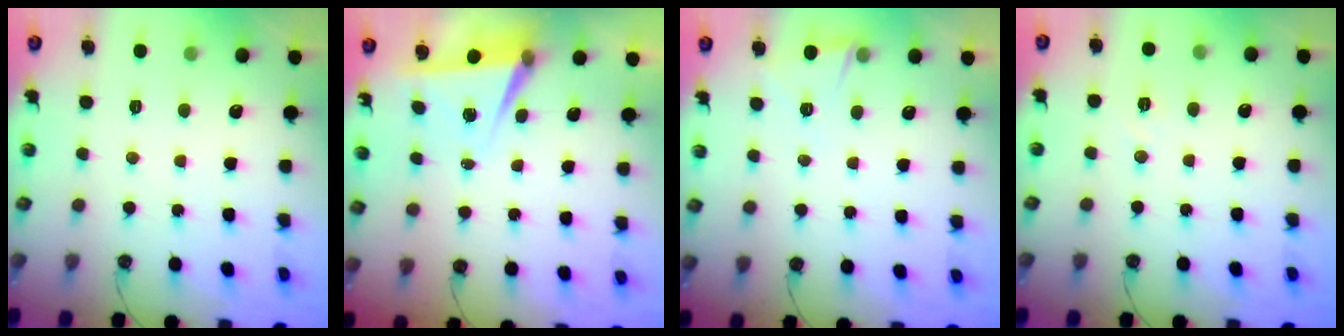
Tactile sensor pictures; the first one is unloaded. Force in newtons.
{"total": 6.0, "press": 4.3, "slide": 4.2}
{"total": 2.8, "press": 2.4, "slide": 1.4}
{"total": 5.8, "press": 3.7, "slide": 4.4}